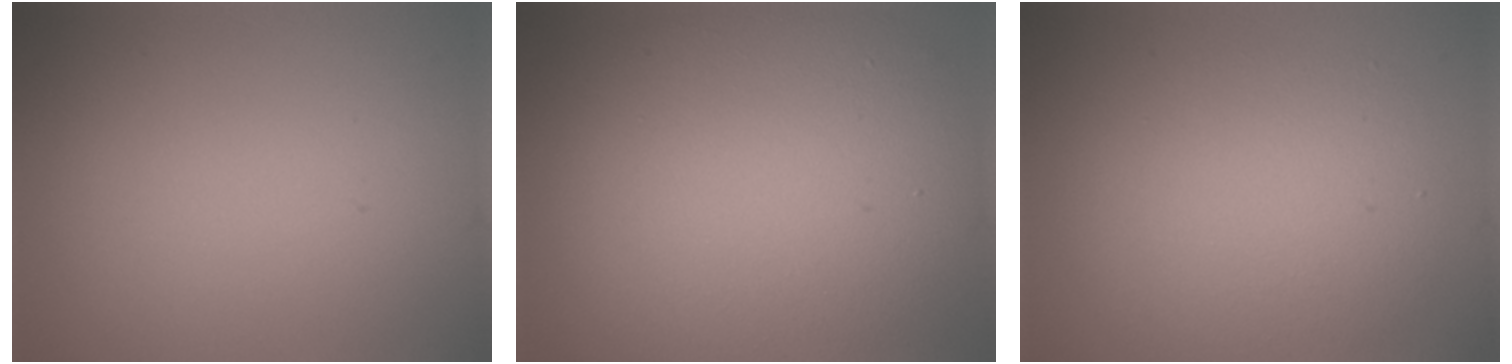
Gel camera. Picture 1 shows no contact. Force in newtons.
{"total": 13.6, "press": 13.6, "slide": 0.9}
{"total": 5.1, "press": 5.1, "slide": 0.3}